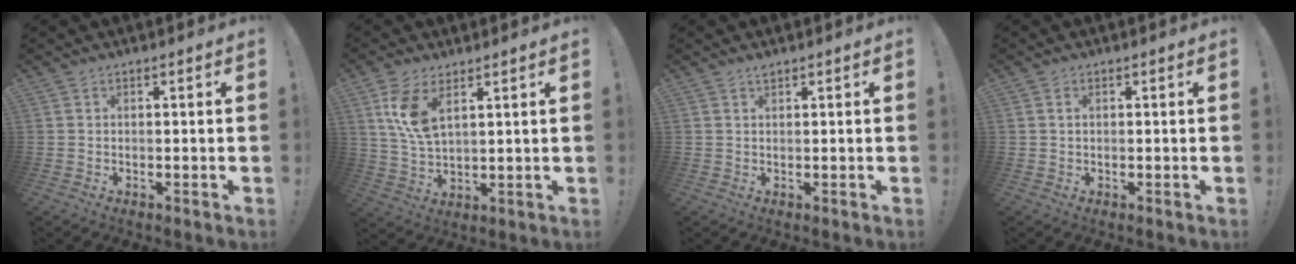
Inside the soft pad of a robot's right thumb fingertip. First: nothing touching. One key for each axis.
{"total": 9.3, "fx": 4.8, "fy": 4.3, "fz": 6.7, "tx": -0.133, "ty": -0.020, "tz": 0.086}
{"total": 1.0, "fx": 0.9, "fy": 0.1, "fz": 0.4, "tx": -0.003, "ty": -0.003, "tz": 0.016}
{"total": 1.3, "fx": -0.3, "fy": 1.0, "fz": 0.7, "tx": -0.010, "ty": 0.005, "tz": -0.008}